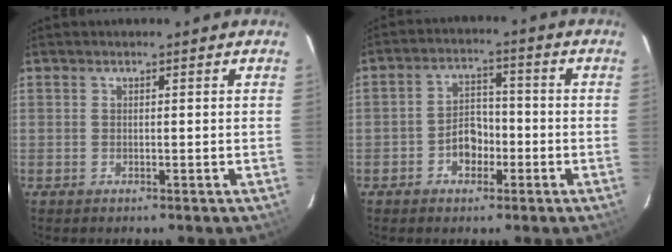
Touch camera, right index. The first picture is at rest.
{"total": 5.6, "force": [-2.3, 4.0, 3.2], "torque": [-0.060, 0.017, -0.032]}